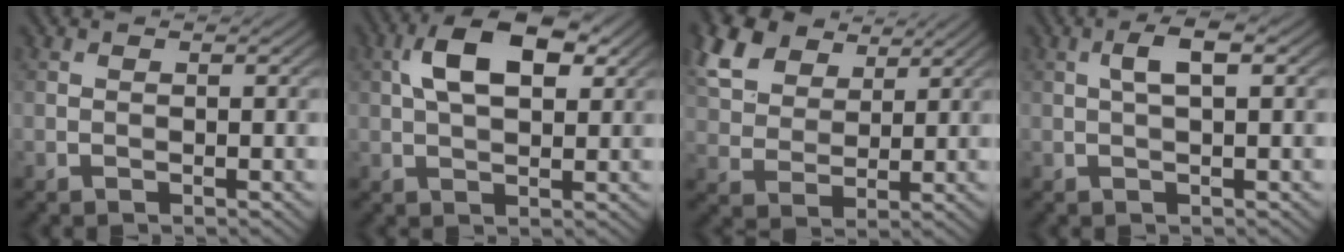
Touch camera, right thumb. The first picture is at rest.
{"total": 8.6, "force": [2.7, 4.4, 6.9], "torque": [-0.129, 0.016, 0.040]}
{"total": 9.9, "force": [5.9, 6.0, 5.3], "torque": [-0.154, 0.021, 0.115]}
{"total": 3.2, "force": [0.8, 0.7, 3.0], "torque": [-0.055, 0.011, 0.013]}